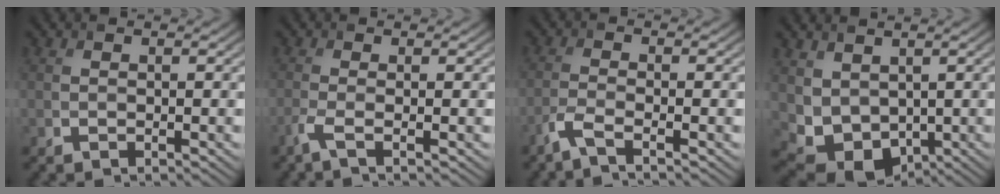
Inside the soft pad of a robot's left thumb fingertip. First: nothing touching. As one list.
[{"total": 2.2, "force": [-1.2, 0.1, 1.9], "torque": [-0.044, -0.001, -0.038]}, {"total": 3.0, "force": [-2.1, 0.4, 2.1], "torque": [-0.042, -0.002, -0.058]}, {"total": 6.3, "force": [1.5, 4.8, 3.7], "torque": [-0.104, -0.023, 0.041]}]